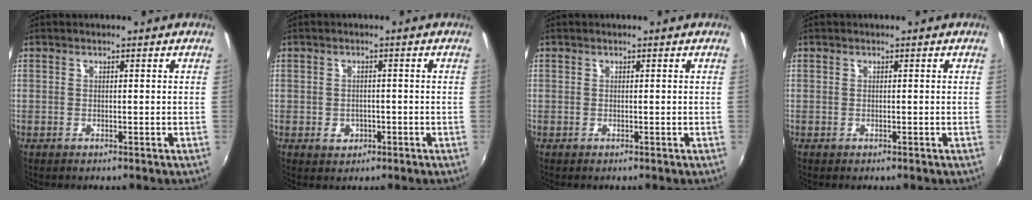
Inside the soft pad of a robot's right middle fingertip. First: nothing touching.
{"total": 2.8, "force": [-1.0, 2.4, 1.1], "torque": [-0.020, -0.001, -0.012]}
{"total": 0.0}
{"total": 0.0}